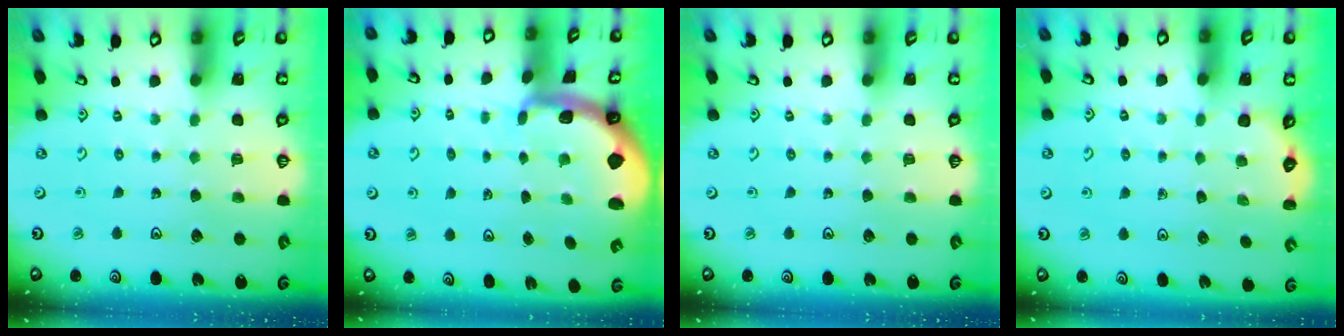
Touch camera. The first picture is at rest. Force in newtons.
{"total": 1.7, "press": 1.6, "slide": 0.4}
{"total": 0.0}
{"total": 2.3, "press": 1.9, "slide": 1.3}